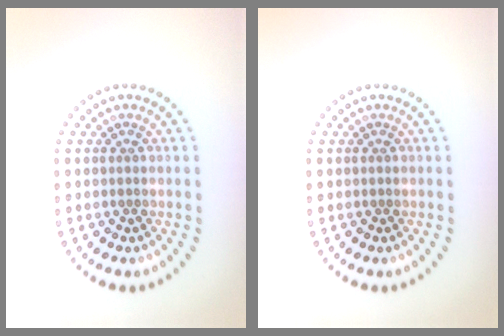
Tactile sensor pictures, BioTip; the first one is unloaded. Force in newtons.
{"total": 0.0}